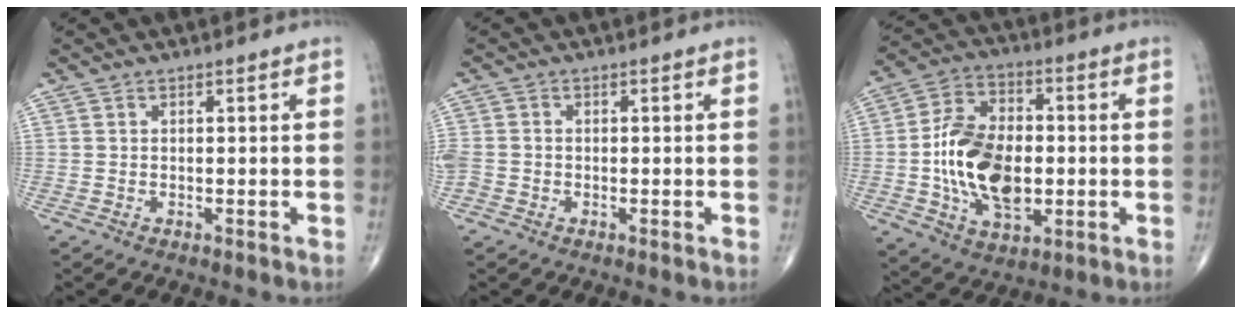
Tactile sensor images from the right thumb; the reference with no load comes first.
{"total": 3.1, "force": [-0.9, 2.6, 1.5], "torque": [-0.039, 0.007, -0.018]}
{"total": 17.1, "force": [-1.5, 10.5, 13.5], "torque": [-0.228, 0.013, -0.023]}